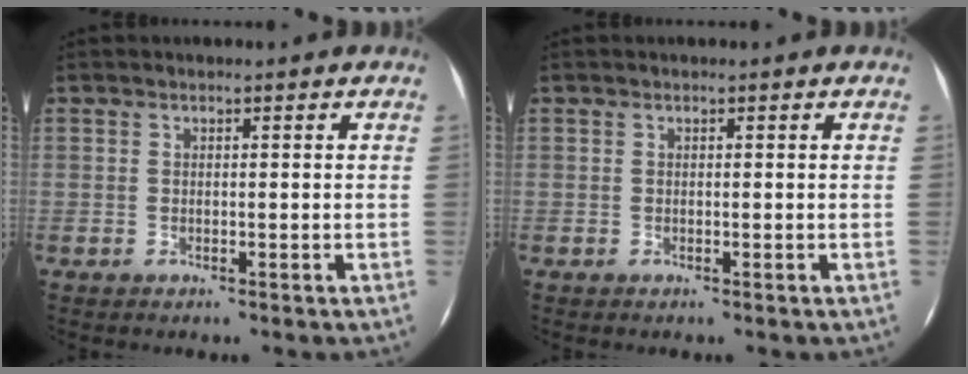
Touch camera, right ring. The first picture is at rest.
{"total": 0.0}